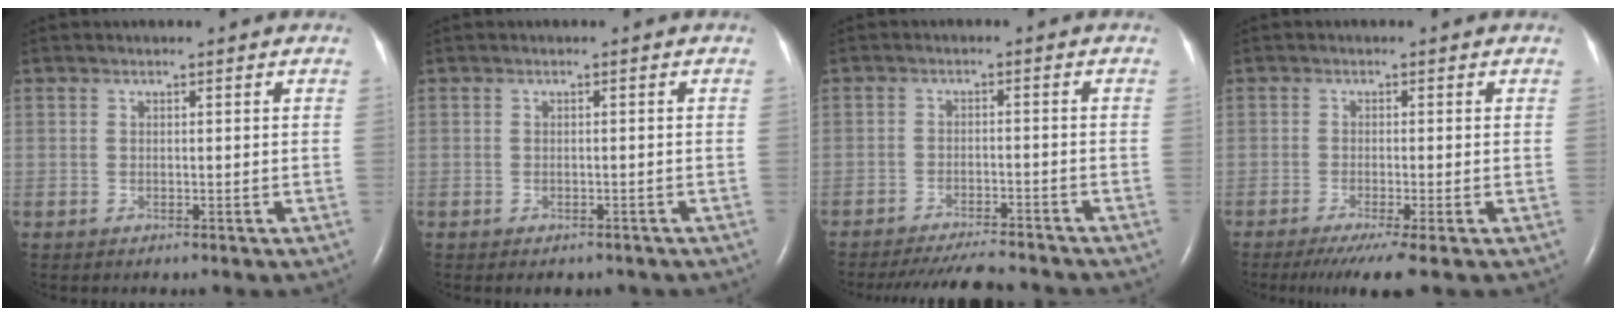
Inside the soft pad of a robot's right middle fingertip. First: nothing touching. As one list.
[{"total": 3.0, "force": [-2.4, 1.4, 1.0], "torque": [-0.009, 0.000, -0.024]}, {"total": 9.7, "force": [-9.2, 0.9, 3.2], "torque": [-0.050, -0.015, -0.133]}, {"total": 5.5, "force": [-3.8, -0.3, 4.0], "torque": [-0.060, -0.016, -0.064]}]